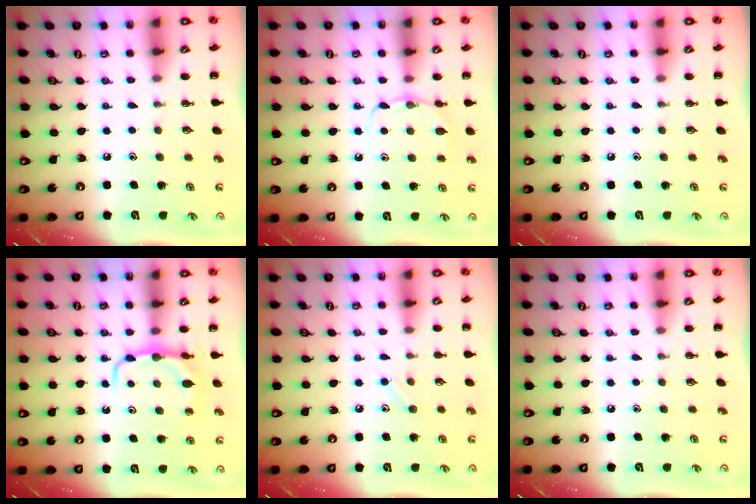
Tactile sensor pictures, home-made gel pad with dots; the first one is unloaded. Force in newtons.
{"total": 7.4, "press": 7.2, "slide": 1.7}
{"total": 0.0}
{"total": 7.2, "press": 7.1, "slide": 0.8}
{"total": 5.8, "press": 5.5, "slide": 1.9}
{"total": 0.0}